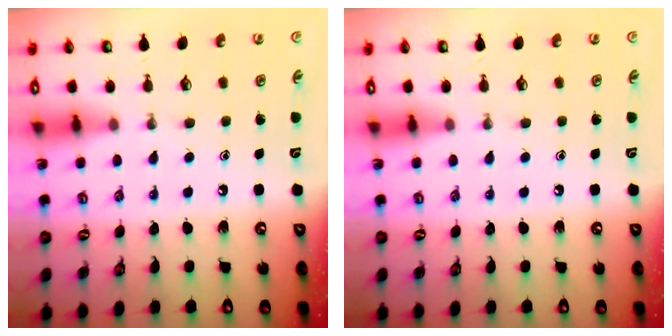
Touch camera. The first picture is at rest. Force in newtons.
{"total": 0.0}